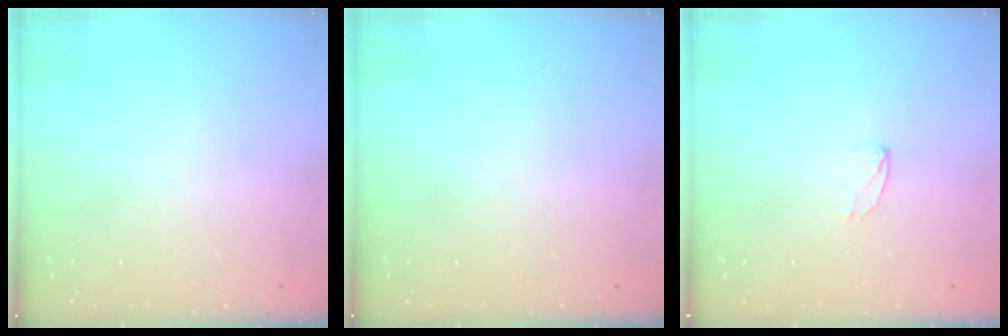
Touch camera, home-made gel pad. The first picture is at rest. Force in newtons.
{"total": 0.0}
{"total": 4.1, "press": 4.1, "slide": 0.4}